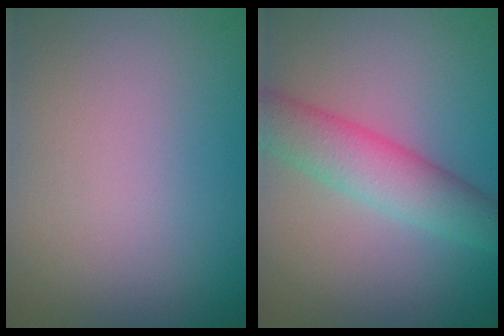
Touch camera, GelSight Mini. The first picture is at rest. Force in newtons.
{"total": 4.8, "press": 4.8, "slide": 0.2}